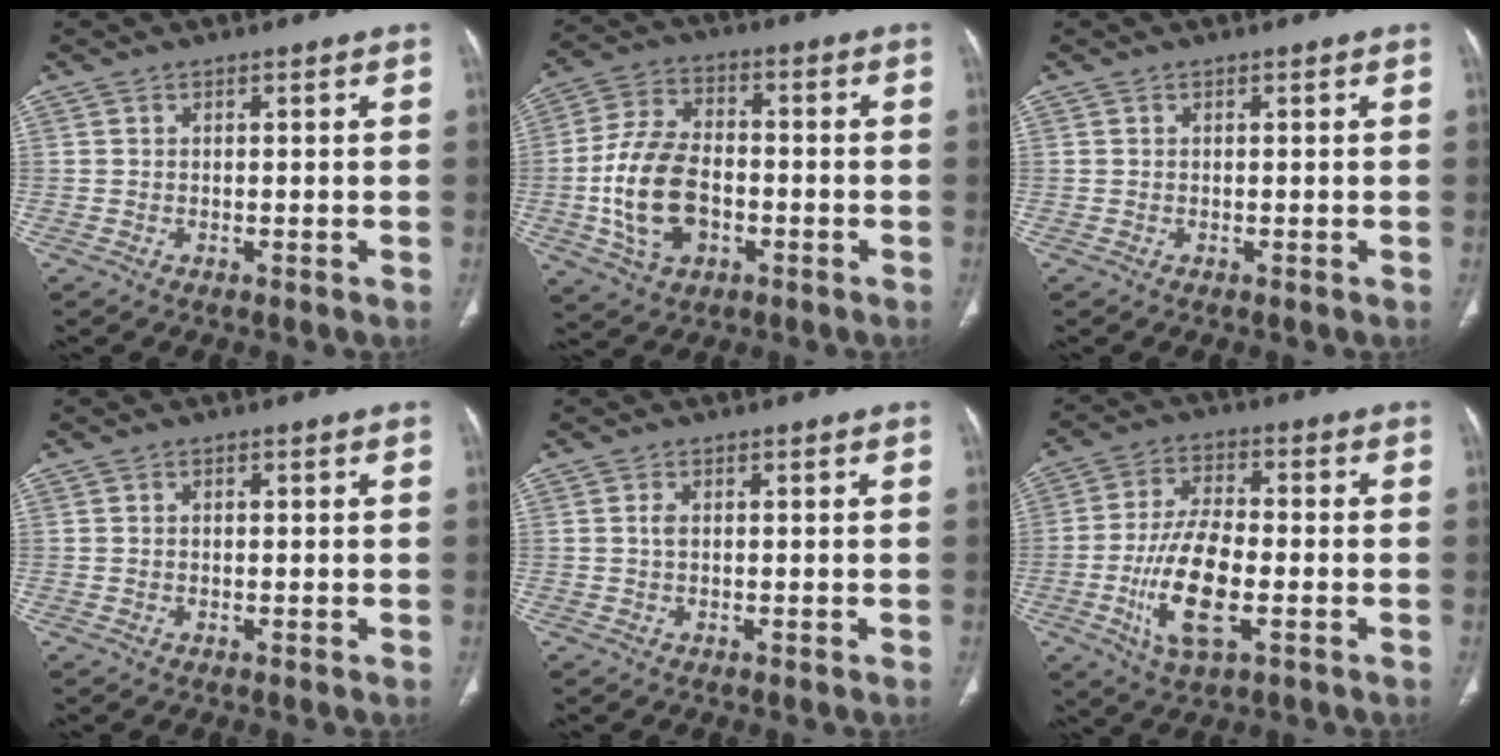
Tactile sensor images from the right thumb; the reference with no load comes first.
{"total": 14.0, "force": [-3.0, 9.0, 10.4], "torque": [-0.196, 0.020, -0.051]}
{"total": 0.0}
{"total": 0.6, "force": [0.0, 0.4, 0.4], "torque": [-0.009, 0.001, 0.002]}
{"total": 1.0, "force": [0.1, 0.5, 0.8], "torque": [-0.018, 0.001, 0.001]}
{"total": 13.0, "force": [-3.5, 5.4, 11.3], "torque": [-0.219, 0.008, -0.064]}